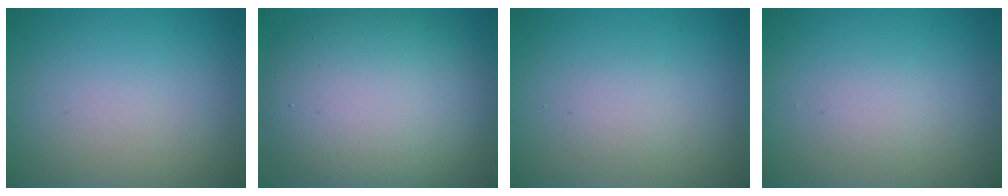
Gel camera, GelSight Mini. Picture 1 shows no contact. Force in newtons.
{"total": 11.4, "press": 11.4, "slide": 0.8}
{"total": 1.1, "press": 1.1, "slide": 0.0}
{"total": 1.0, "press": 1.0, "slide": 0.1}